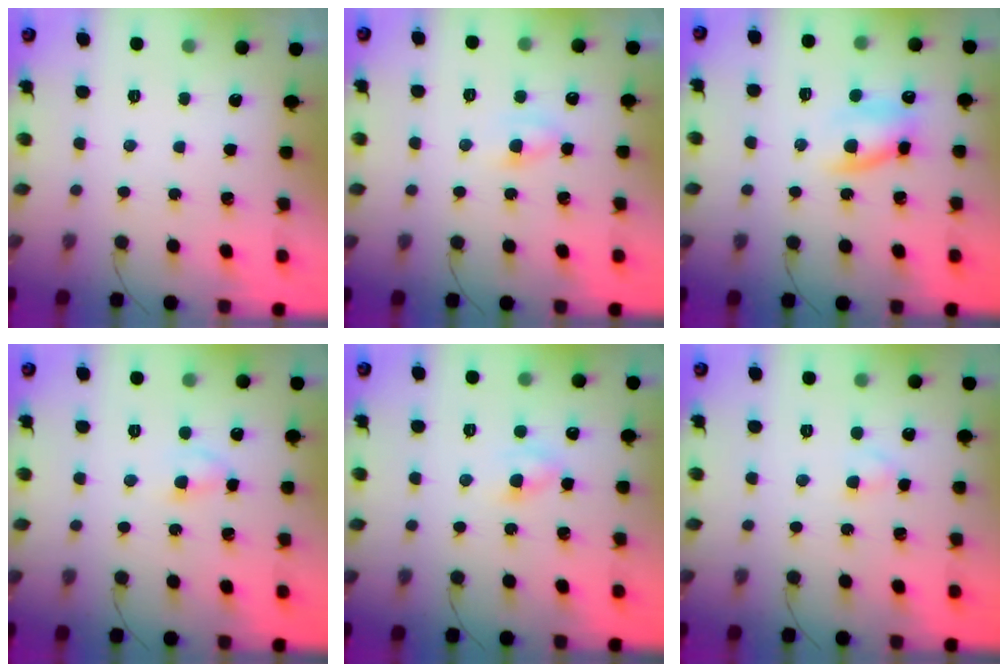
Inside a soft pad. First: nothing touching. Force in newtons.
{"total": 2.9, "press": 2.8, "slide": 0.9}
{"total": 8.9, "press": 8.6, "slide": 2.2}
{"total": 2.8, "press": 2.5, "slide": 1.2}
{"total": 2.6, "press": 2.3, "slide": 1.1}
{"total": 1.9, "press": 1.7, "slide": 0.9}